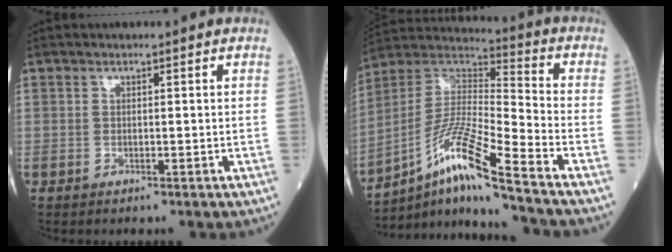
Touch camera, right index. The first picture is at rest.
{"total": 15.1, "force": [-9.6, -0.6, 11.6], "torque": [-0.231, 0.004, -0.173]}